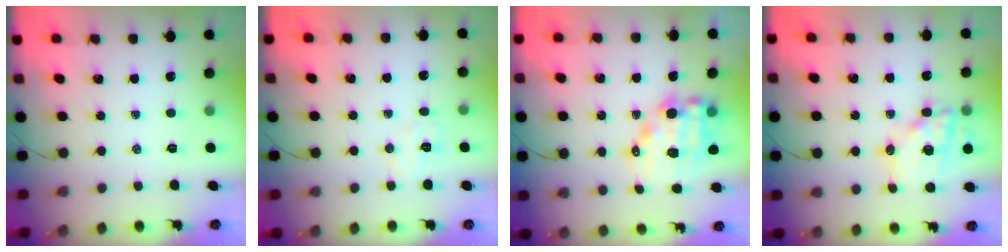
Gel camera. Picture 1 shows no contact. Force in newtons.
{"total": 4.2, "press": 4.1, "slide": 0.9}
{"total": 11.3, "press": 10.9, "slide": 2.8}
{"total": 16.4, "press": 16.0, "slide": 3.8}